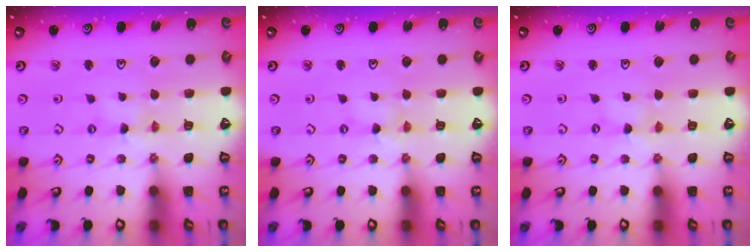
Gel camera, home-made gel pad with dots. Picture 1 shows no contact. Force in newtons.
{"total": 0.0}
{"total": 0.0}